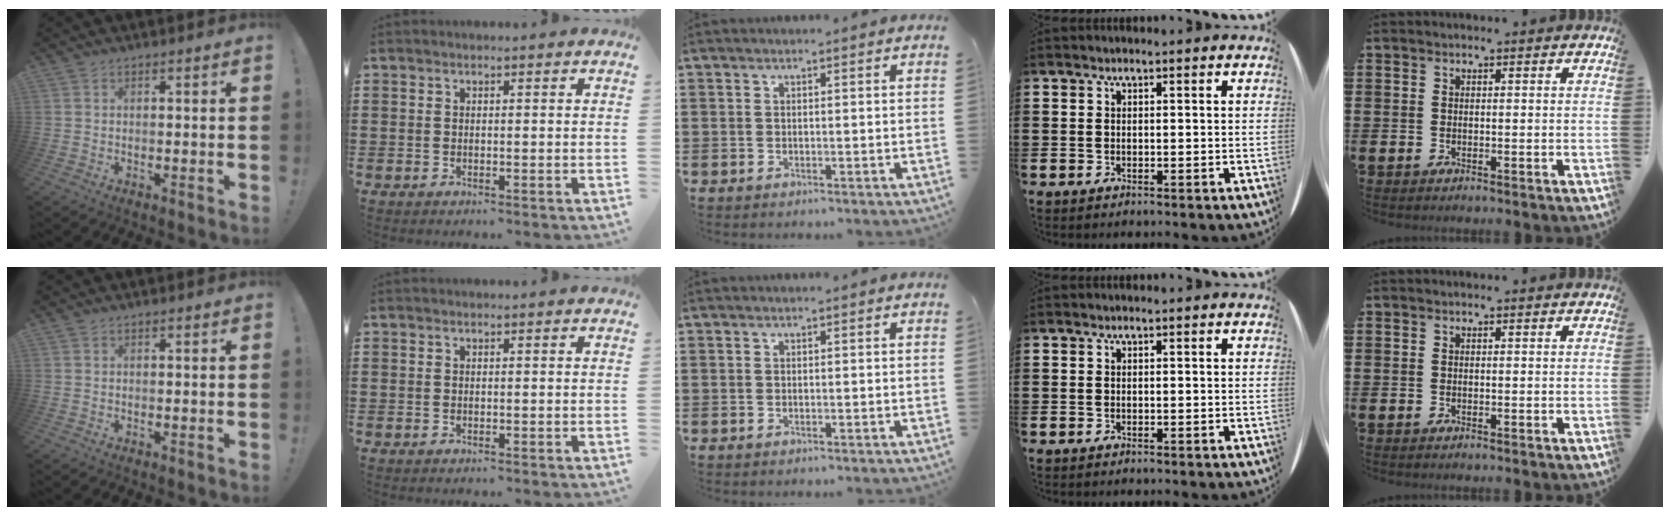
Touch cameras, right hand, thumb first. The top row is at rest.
{}